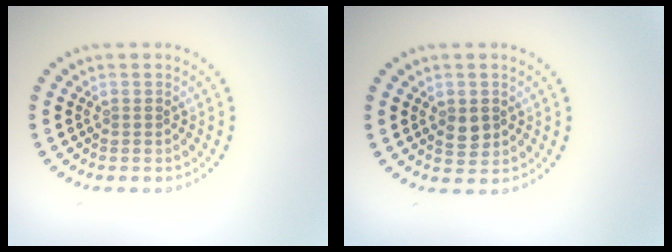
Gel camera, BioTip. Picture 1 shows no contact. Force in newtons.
{"total": 1.8, "press": 1.8, "slide": 0.1}